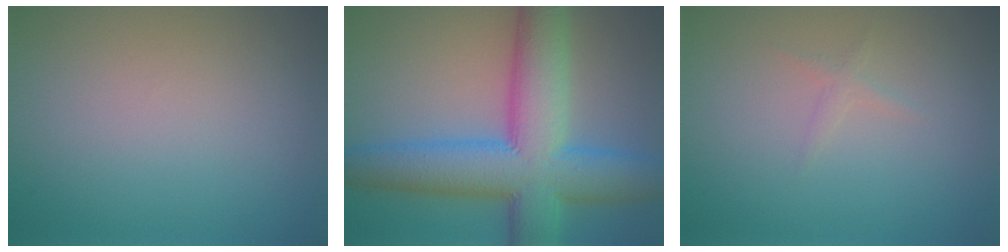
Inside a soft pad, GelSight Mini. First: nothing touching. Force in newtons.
{"total": 12.5, "press": 12.5, "slide": 0.2}
{"total": 0.7, "press": 0.7, "slide": 0.0}